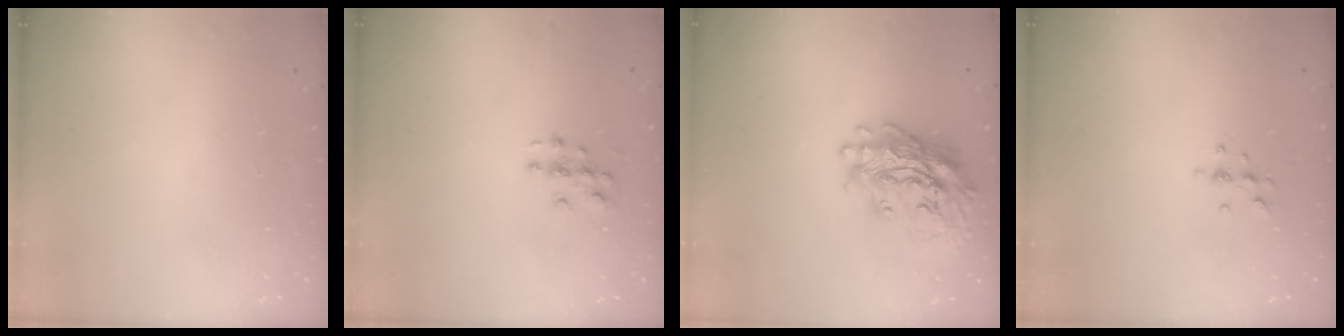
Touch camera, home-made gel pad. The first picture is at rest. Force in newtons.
{"total": 4.2, "press": 4.2, "slide": 0.1}
{"total": 19.4, "press": 19.2, "slide": 3.0}
{"total": 5.2, "press": 5.2, "slide": 0.6}